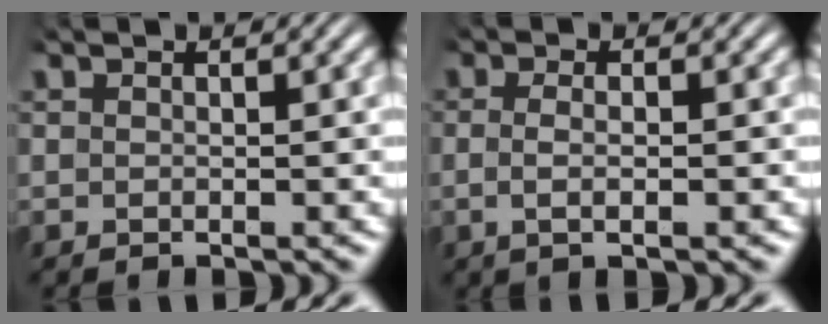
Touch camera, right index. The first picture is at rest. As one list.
[{"total": 2.1, "force": [-0.6, 0.2, 2.0], "torque": [-0.045, -0.007, -0.007]}]